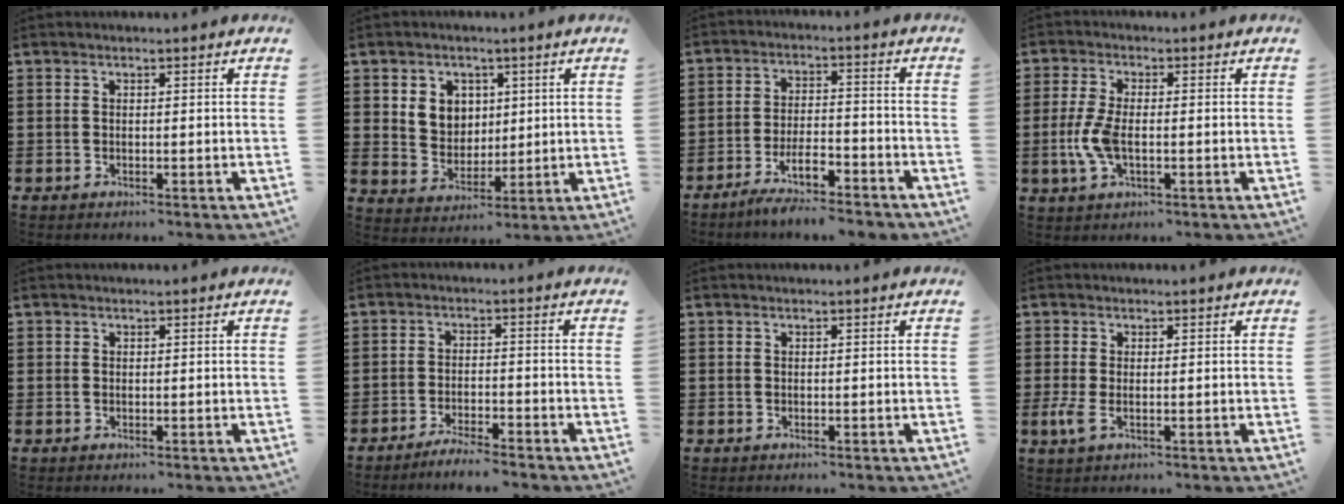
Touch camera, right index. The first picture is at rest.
{"total": 5.3, "force": [1.9, 4.8, 1.2], "torque": [-0.040, 0.015, 0.032]}
{"total": 5.7, "force": [-4.9, 0.9, 2.8], "torque": [-0.061, -0.001, -0.096]}
{"total": 5.8, "force": [-1.0, 2.6, 5.1], "torque": [-0.124, -0.008, -0.025]}
{"total": 0.0}
{"total": 3.3, "force": [-3.2, 0.1, 0.7], "torque": [-0.014, 0.007, -0.065]}
{"total": 0.0}
{"total": 2.3, "force": [-0.6, 0.8, 2.1], "torque": [-0.060, -0.010, -0.016]}